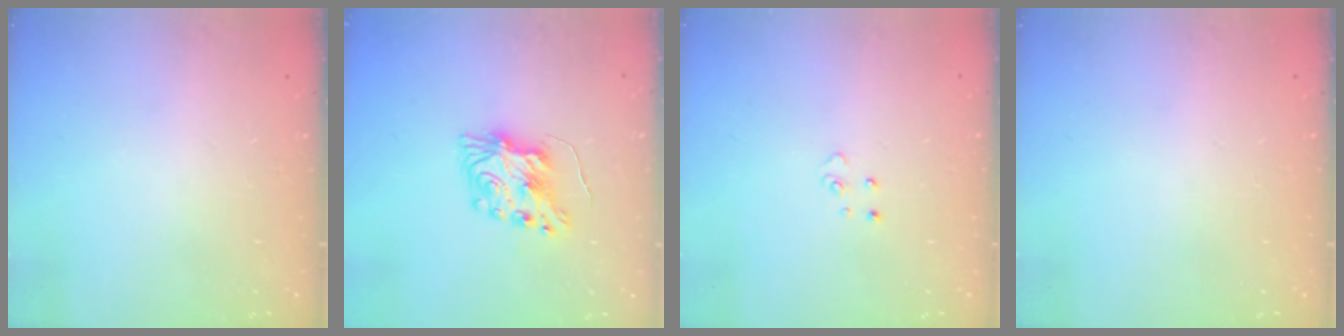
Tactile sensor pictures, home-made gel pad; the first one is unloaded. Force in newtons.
{"total": 8.0, "press": 8.0, "slide": 0.2}
{"total": 3.8, "press": 3.8, "slide": 0.4}
{"total": 0.0}